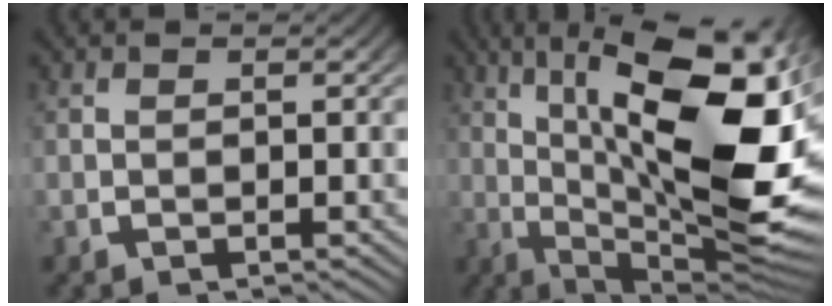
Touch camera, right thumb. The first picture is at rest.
{"total": 19.4, "force": [1.0, 9.8, 16.7], "torque": [-0.249, -0.041, 0.035]}